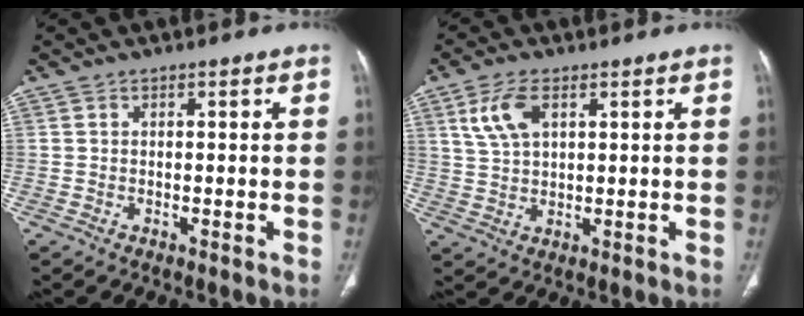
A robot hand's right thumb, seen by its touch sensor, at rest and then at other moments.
{"total": 6.8, "force": [2.9, 3.5, 5.0], "torque": [-0.104, -0.004, 0.063]}